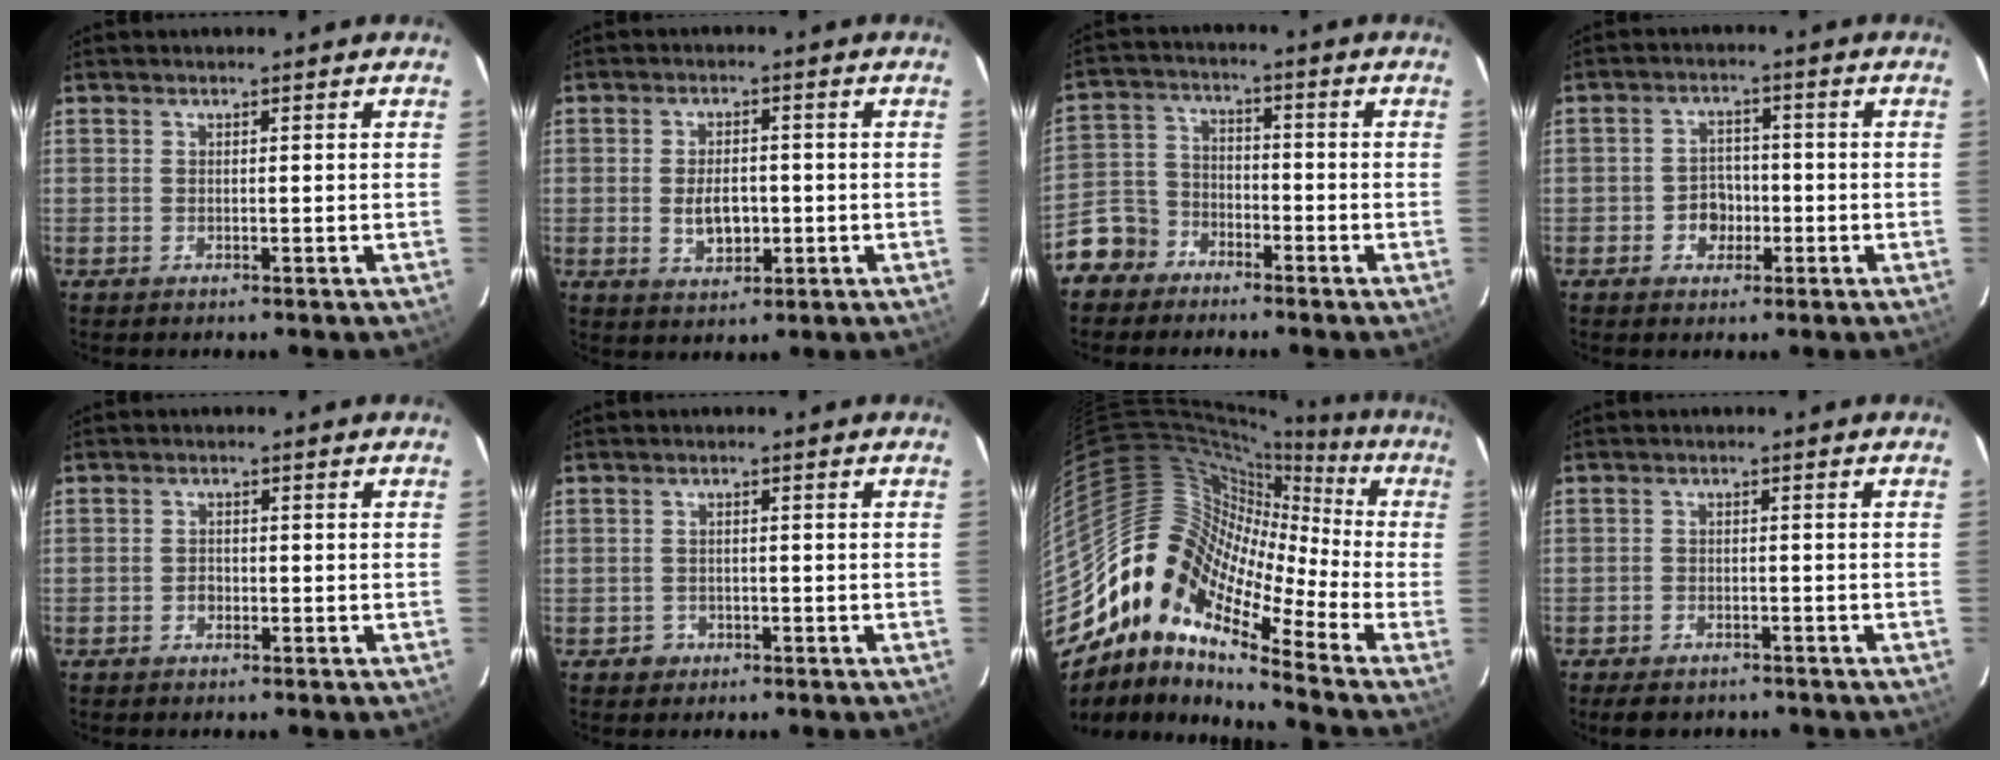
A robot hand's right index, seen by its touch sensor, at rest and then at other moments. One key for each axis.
{"total": 5.7, "fx": -0.9, "fy": 3.6, "fz": 4.4, "tx": -0.082, "ty": -0.004, "tz": -0.007}
{"total": 6.8, "fx": -4.5, "fy": 5.1, "fz": 0.4, "tx": -0.024, "ty": 0.027, "tz": -0.092}
{"total": 4.5, "fx": -1.7, "fy": 3.9, "fz": 1.6, "tx": -0.035, "ty": 0.012, "tz": -0.020}
{"total": 1.5, "fx": -0.7, "fy": 1.2, "fz": 0.5, "tx": -0.010, "ty": 0.003, "tz": -0.010}
{"total": 3.4, "fx": -1.4, "fy": 3.1, "fz": 0.1, "tx": -0.008, "ty": 0.012, "tz": -0.020}
{"total": 11.9, "fx": -6.1, "fy": 6.9, "fz": 7.5, "tx": -0.096, "ty": 0.015, "tz": -0.145}
{"total": 5.6, "fx": -4.5, "fy": 2.8, "fz": 1.9, "tx": -0.050, "ty": -0.002, "tz": -0.064}